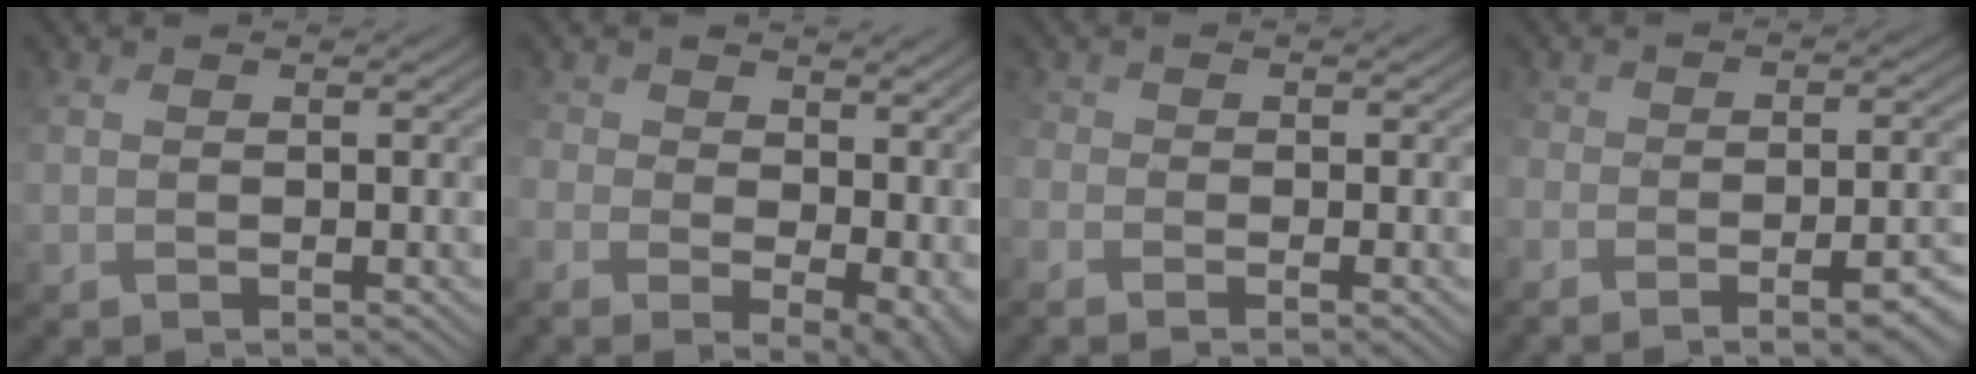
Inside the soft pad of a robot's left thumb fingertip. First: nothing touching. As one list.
[{"total": 10.1, "force": [-0.7, 6.9, 7.3], "torque": [-0.159, -0.039, 0.011]}, {"total": 2.8, "force": [-1.8, 1.3, 1.7], "torque": [-0.043, -0.013, -0.032]}, {"total": 9.3, "force": [-5.9, 3.1, 6.5], "torque": [-0.092, -0.008, -0.068]}]